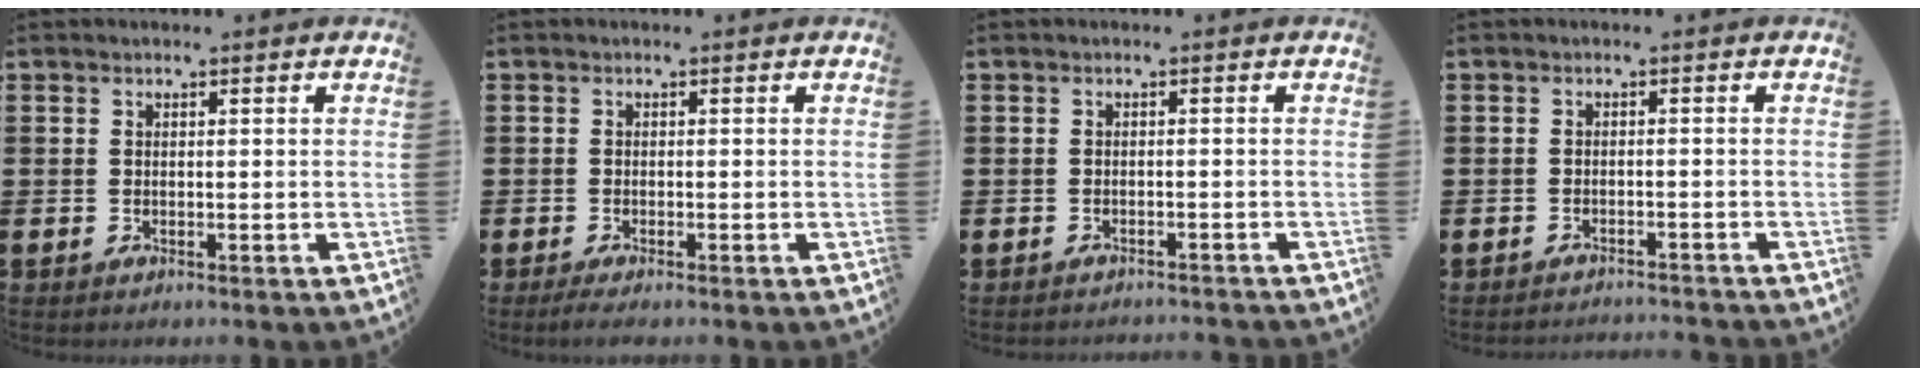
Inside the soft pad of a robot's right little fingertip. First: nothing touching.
{"total": 0.9, "force": [-0.5, 0.1, 0.8], "torque": [-0.013, -0.002, -0.010]}
{"total": 0.9, "force": [-0.9, -0.1, -0.1], "torque": [-0.001, 0.002, -0.020]}
{"total": 1.3, "force": [-1.3, -0.2, -0.1], "torque": [0.000, 0.004, -0.027]}